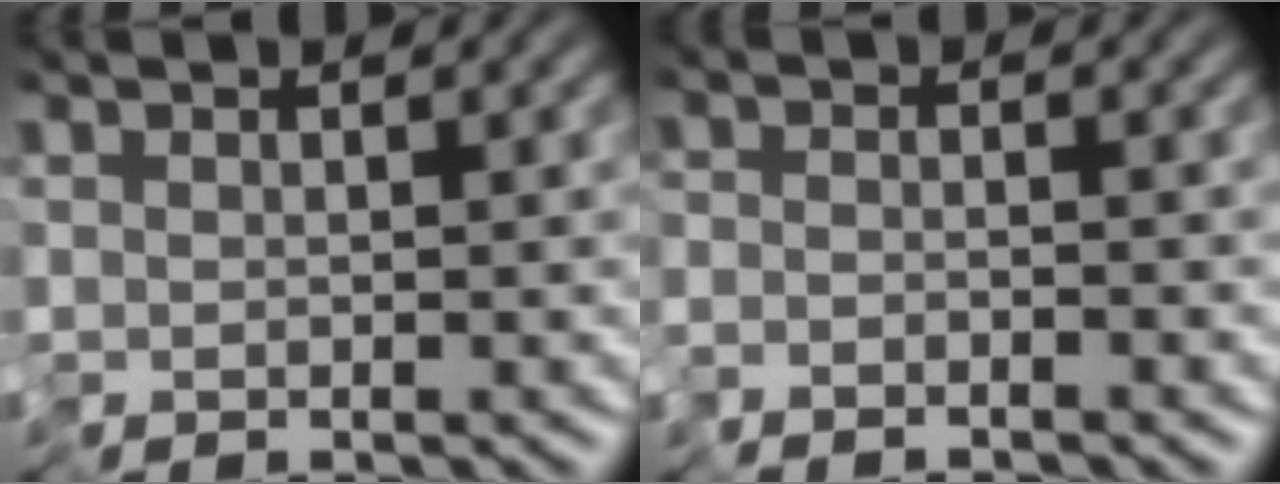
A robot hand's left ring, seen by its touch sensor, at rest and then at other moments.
{"total": 1.8, "force": [-1.8, 0.2, -0.1], "torque": [0.016, 0.004, -0.035]}